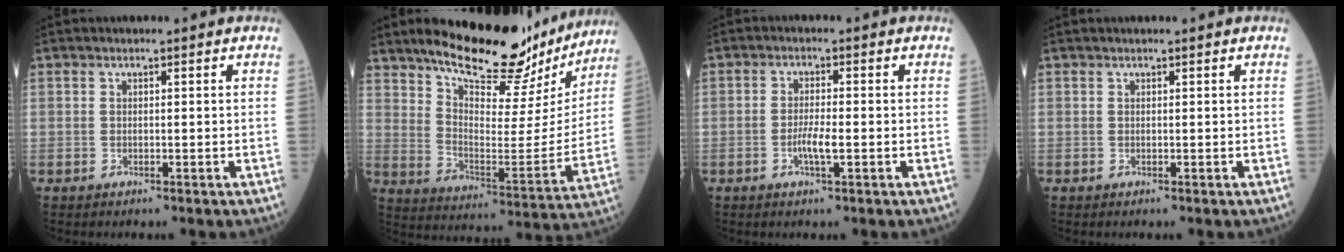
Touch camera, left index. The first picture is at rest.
{"total": 22.5, "force": [19.1, 6.3, 10.2], "torque": [-0.144, -0.027, 0.269]}
{"total": 2.9, "force": [-1.0, 0.2, 2.7], "torque": [-0.050, -0.003, -0.020]}
{"total": 1.5, "force": [1.3, 0.1, 0.7], "torque": [-0.001, 0.019, 0.019]}